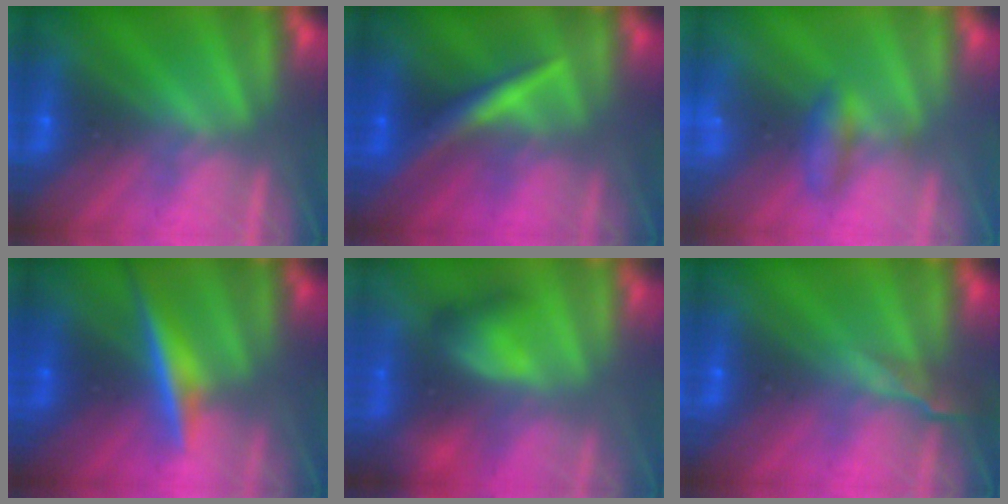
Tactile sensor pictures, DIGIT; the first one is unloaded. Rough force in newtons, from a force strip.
{"total": 2.4}
{"total": 2.0}
{"total": 4.7}
{"total": 7.3}
{"total": 2.5}